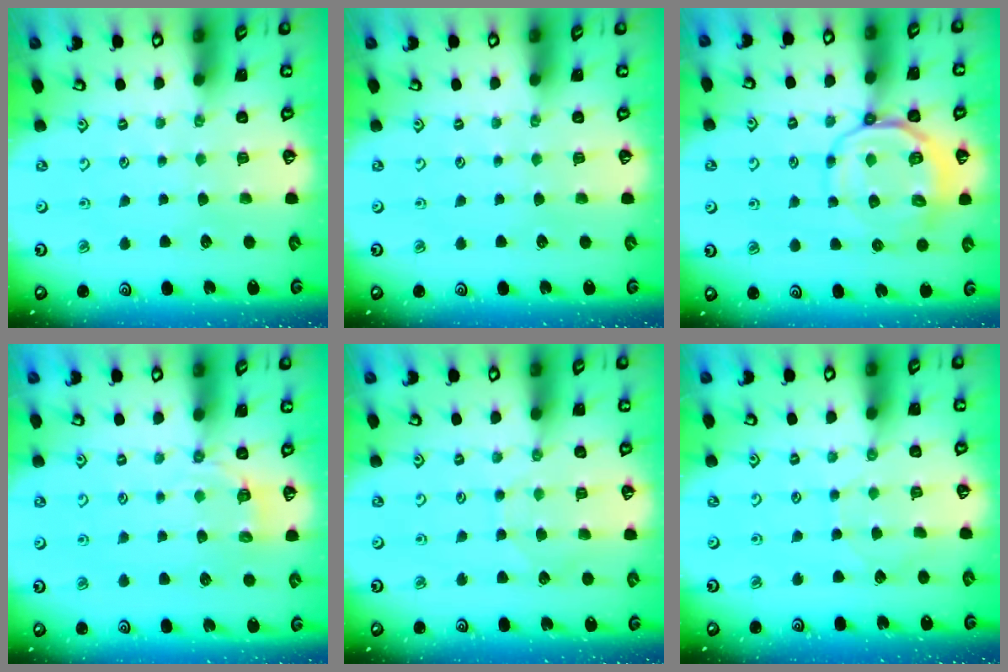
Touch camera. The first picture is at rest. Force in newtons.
{"total": 0.0}
{"total": 11.3, "press": 11.1, "slide": 2.3}
{"total": 3.7, "press": 2.9, "slide": 2.2}
{"total": 5.7, "press": 5.7, "slide": 0.6}
{"total": 4.1, "press": 4.1, "slide": 0.4}